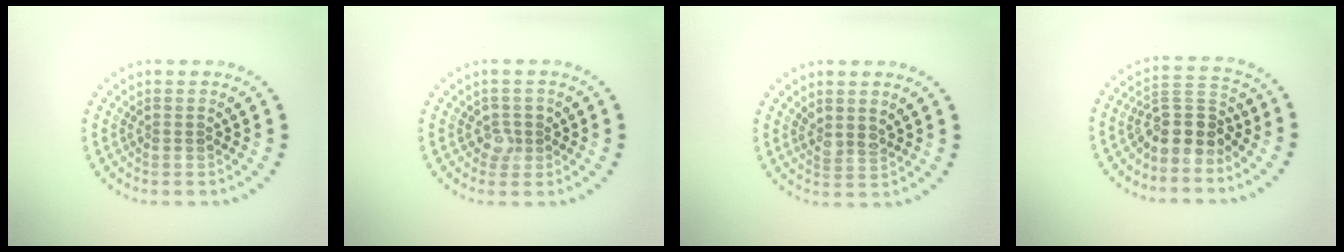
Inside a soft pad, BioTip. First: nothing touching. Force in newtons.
{"total": 1.6, "press": 1.3, "slide": 0.8}
{"total": 1.8, "press": 1.6, "slide": 0.9}
{"total": 3.9, "press": 3.4, "slide": 1.9}